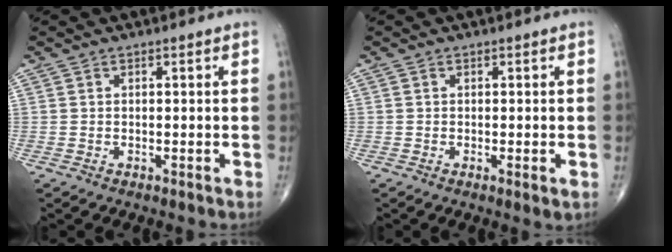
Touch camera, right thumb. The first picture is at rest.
{"total": 1.5, "force": [-0.4, 0.2, 1.5], "torque": [-0.024, -0.008, -0.006]}